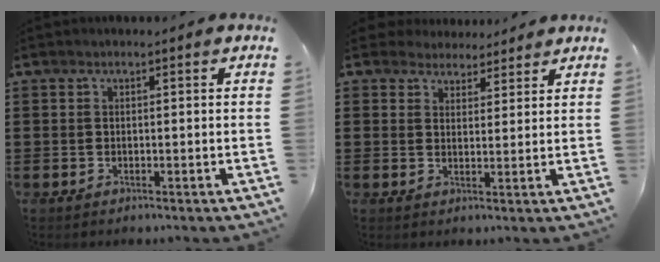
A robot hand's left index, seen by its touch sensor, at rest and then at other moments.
{"total": 3.4, "force": [2.9, 1.6, -0.4], "torque": [-0.007, 0.003, 0.056]}